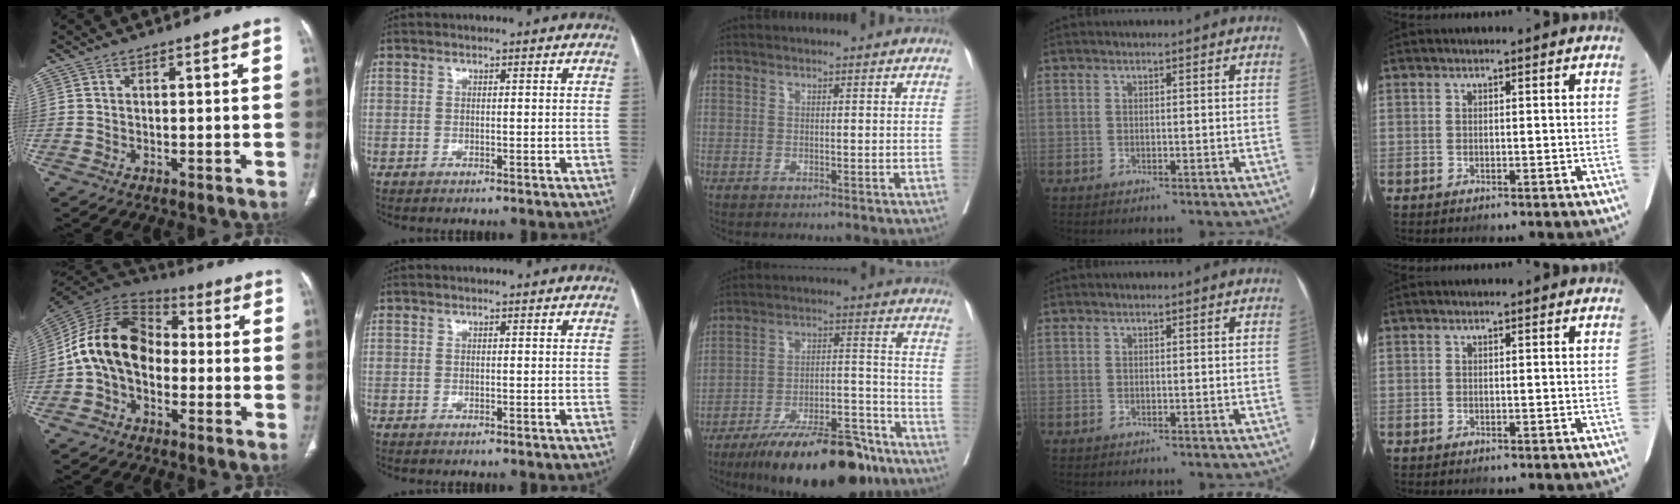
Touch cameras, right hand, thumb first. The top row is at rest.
{"thumb": {"total": 15.4, "force": [-1.8, 11.0, 10.7], "torque": [-0.185, 0.045, -0.044]}, "middle": {"total": 19.9, "force": [-15.4, 4.6, 11.9], "torque": [-0.139, 0.020, -0.246]}}